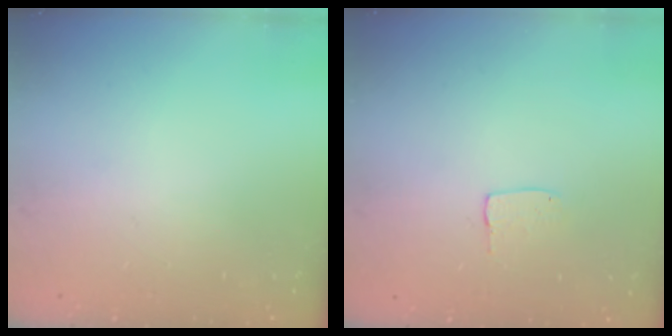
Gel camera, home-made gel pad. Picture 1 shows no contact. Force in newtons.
{"total": 3.4, "press": 3.4, "slide": 0.2}